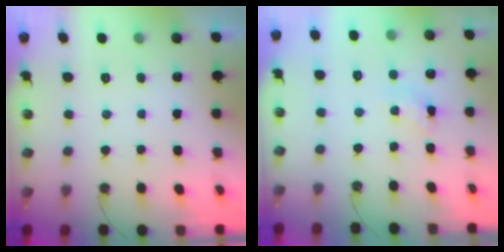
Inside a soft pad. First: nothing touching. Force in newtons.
{"total": 6.8, "press": 6.8, "slide": 0.5}